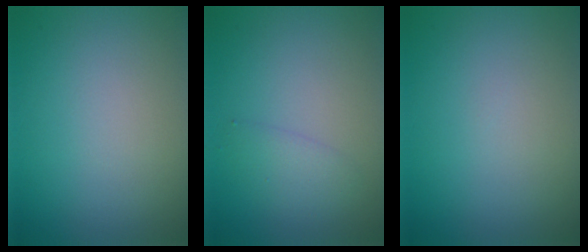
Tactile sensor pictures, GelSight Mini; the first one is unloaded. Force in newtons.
{"total": 1.5, "press": 1.5, "slide": 0.1}
{"total": 0.0}